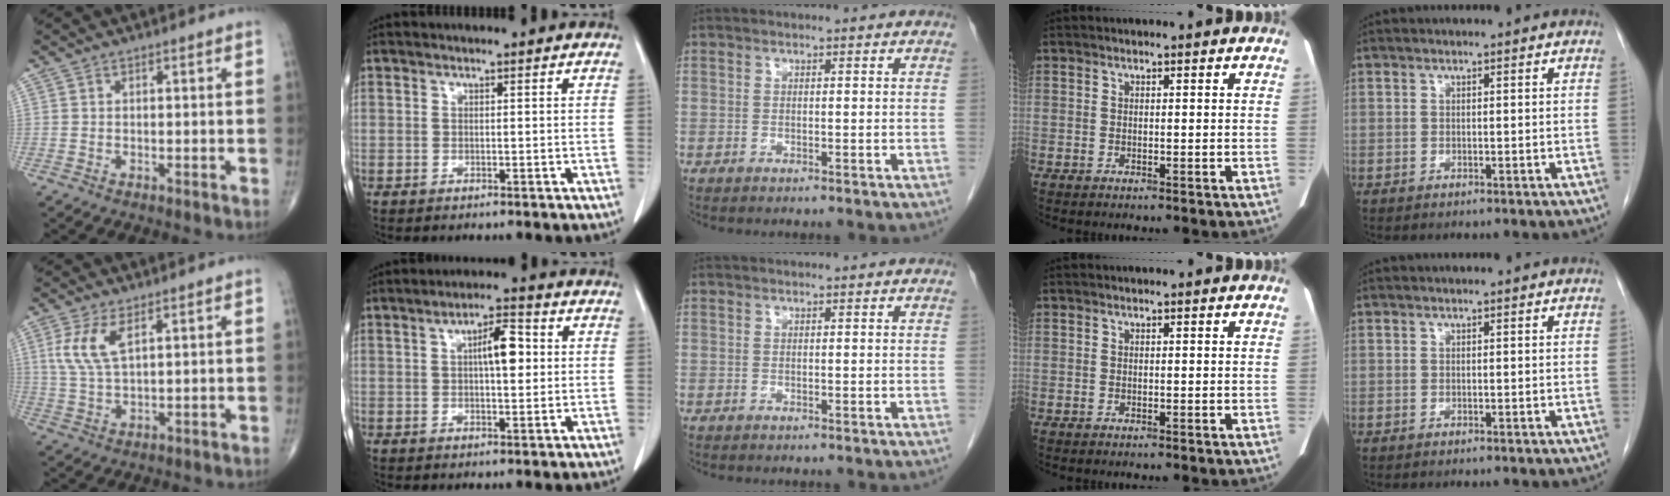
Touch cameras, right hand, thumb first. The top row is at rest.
{"thumb": {"total": 6.9, "force": [2.7, 2.7, 5.8], "torque": [-0.133, -0.003, 0.063]}, "index": {"total": 5.9, "force": [1.0, 1.8, 5.5], "torque": [-0.091, 0.012, 0.015]}}